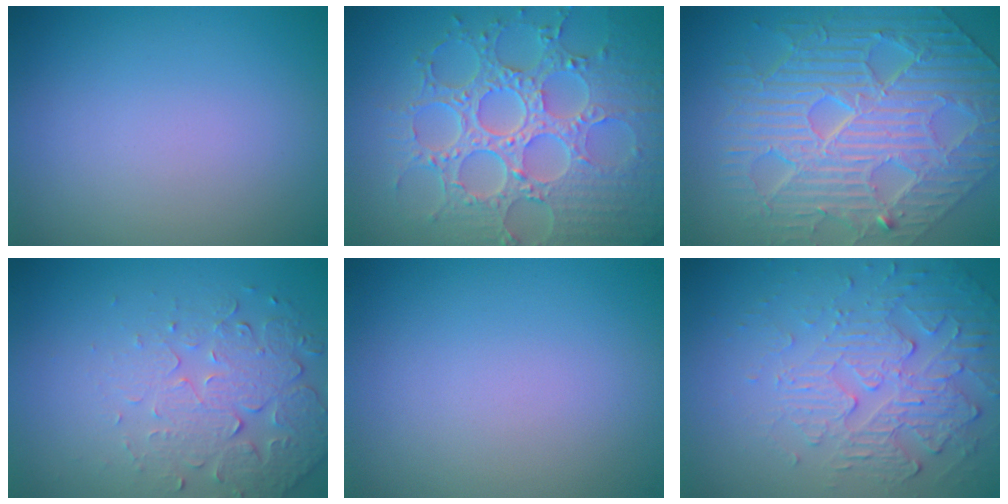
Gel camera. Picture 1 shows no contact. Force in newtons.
{"total": 8.9, "press": 6.6, "slide": 6.0}
{"total": 10.8, "press": 7.4, "slide": 7.9}
{"total": 5.2, "press": 3.7, "slide": 3.6}
{"total": 0.0}
{"total": 5.8, "press": 3.5, "slide": 4.7}